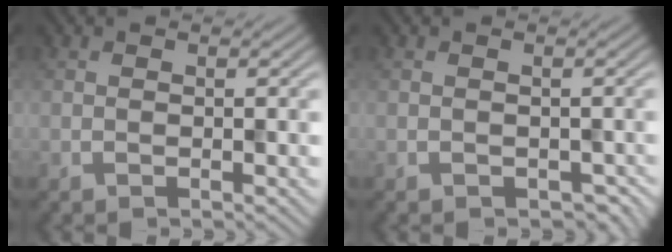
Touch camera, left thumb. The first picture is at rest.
{"total": 1.3, "force": [-0.7, 1.0, 0.5], "torque": [-0.016, -0.014, -0.008]}